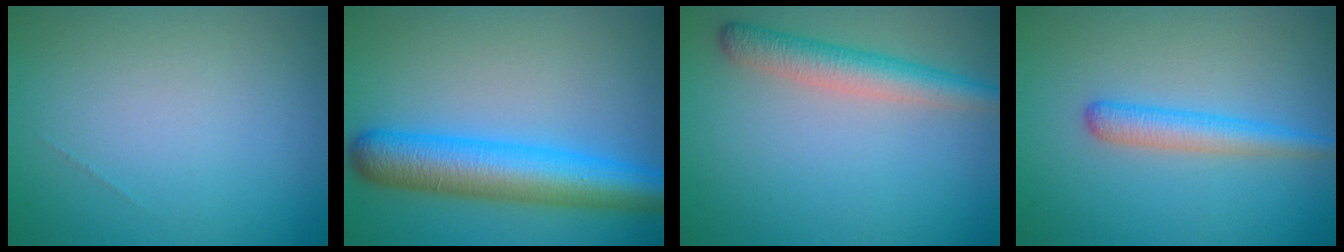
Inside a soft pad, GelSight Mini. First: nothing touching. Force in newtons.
{"total": 7.8, "press": 7.8, "slide": 0.1}
{"total": 3.8, "press": 3.8, "slide": 0.2}
{"total": 2.7, "press": 2.7, "slide": 0.1}